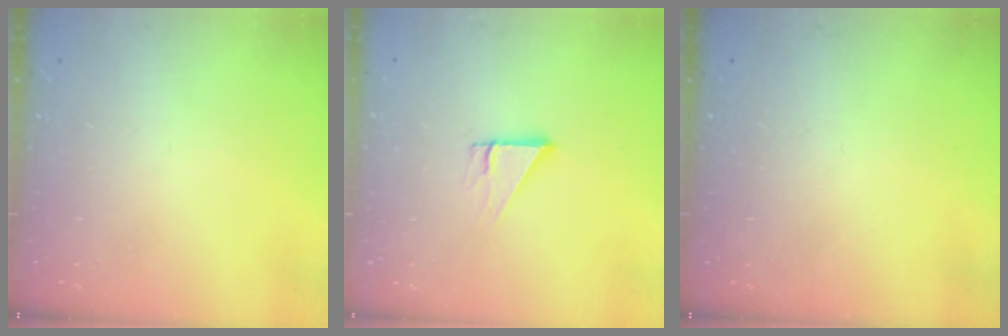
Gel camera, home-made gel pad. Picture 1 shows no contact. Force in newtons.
{"total": 4.2, "press": 4.2, "slide": 0.3}
{"total": 0.0}